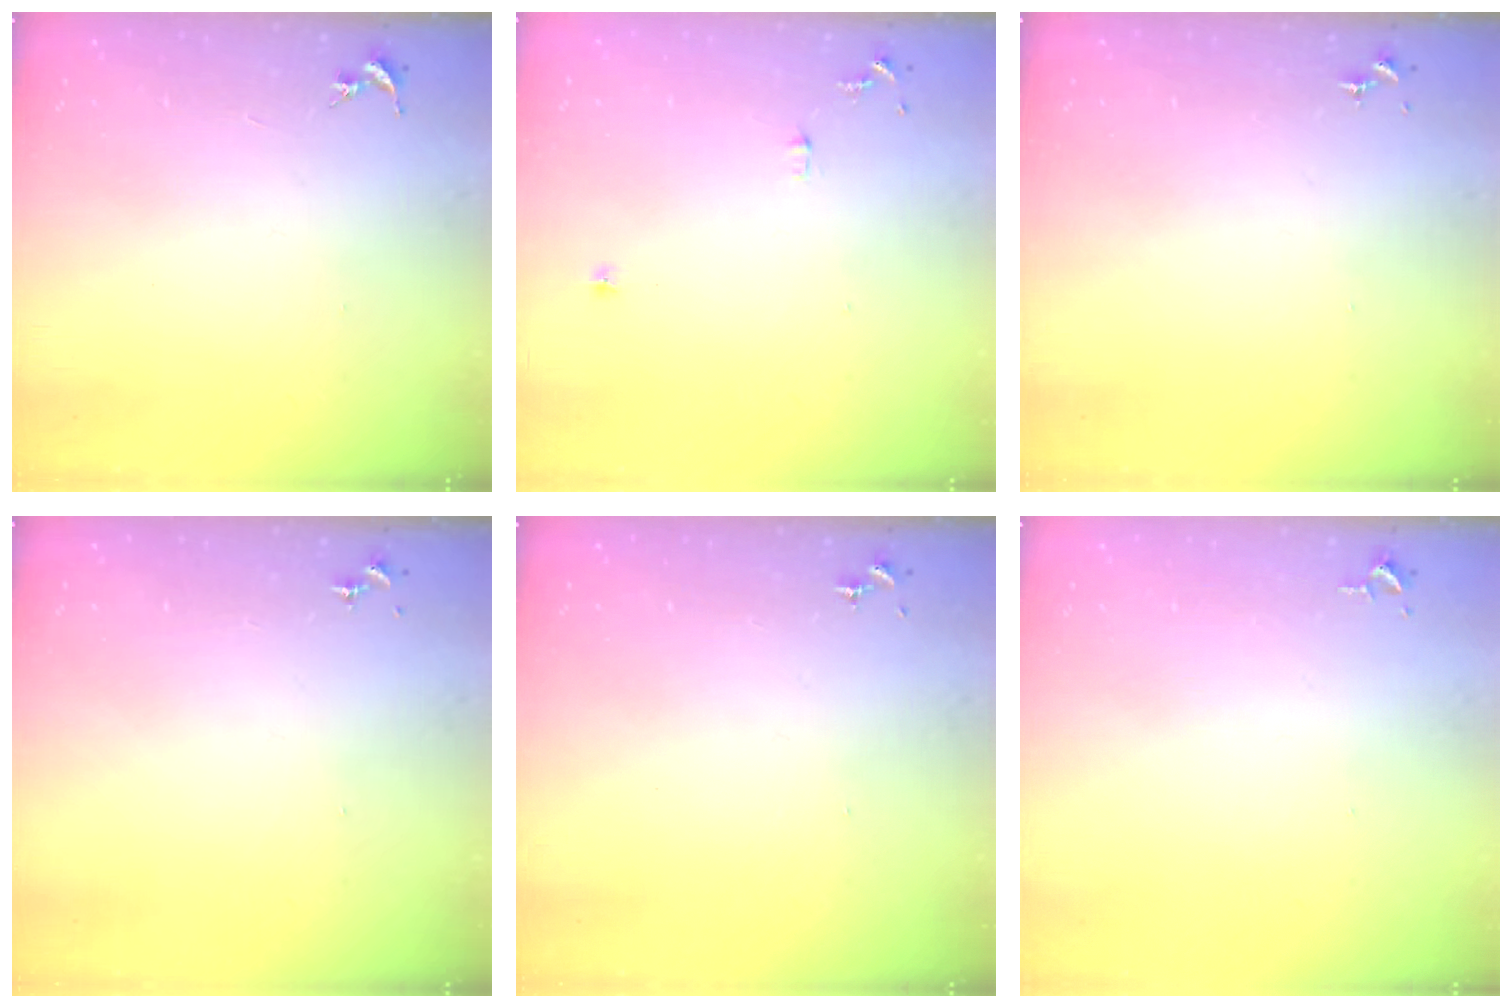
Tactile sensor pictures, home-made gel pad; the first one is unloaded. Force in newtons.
{"total": 6.1, "press": 6.1, "slide": 0.7}
{"total": 0.0}
{"total": 0.0}
{"total": 0.0}
{"total": 2.6, "press": 2.6, "slide": 0.4}